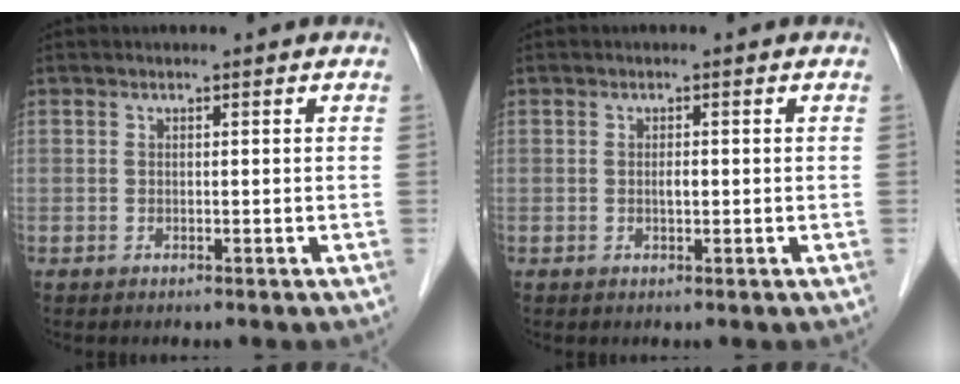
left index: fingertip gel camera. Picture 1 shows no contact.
{"total": 1.0, "force": [-0.1, 0.3, 1.0], "torque": [-0.018, 0.000, -0.001]}